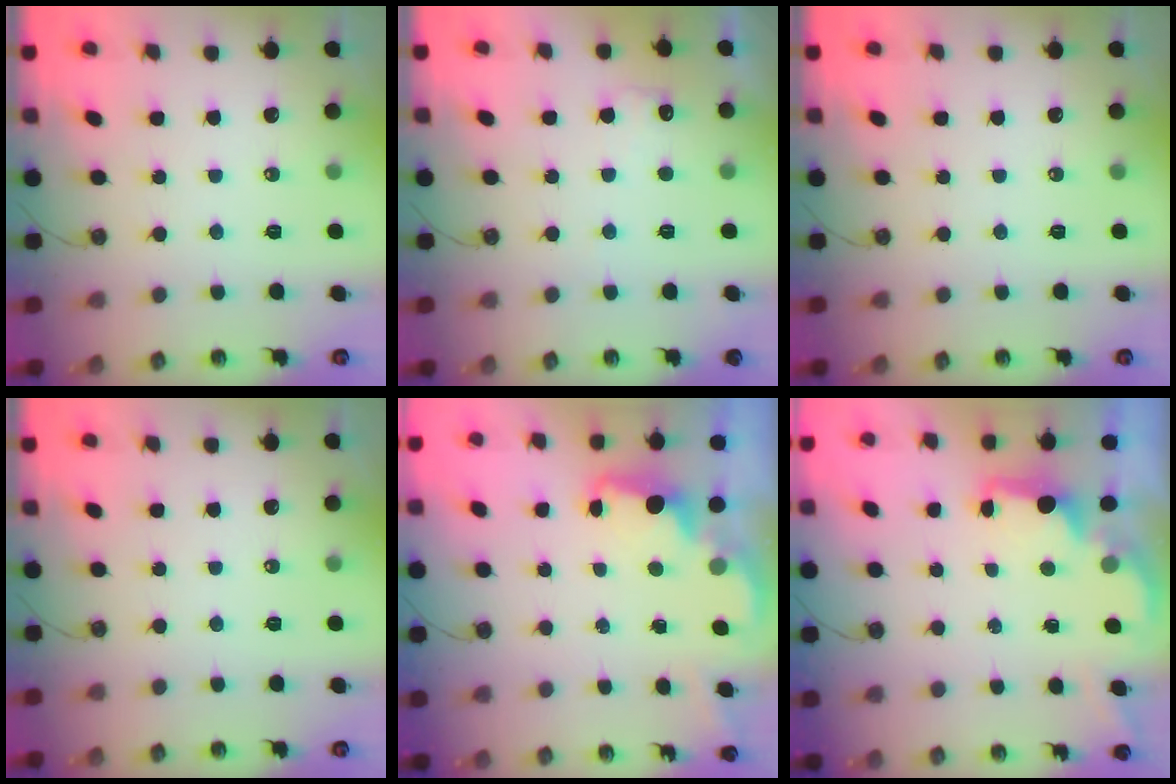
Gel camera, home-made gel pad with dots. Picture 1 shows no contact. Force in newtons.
{"total": 7.1, "press": 7.1, "slide": 0.8}
{"total": 0.0}
{"total": 0.6, "press": 0.0, "slide": 0.6}
{"total": 1.4, "press": 1.3, "slide": 0.6}
{"total": 1.8, "press": 1.6, "slide": 0.7}